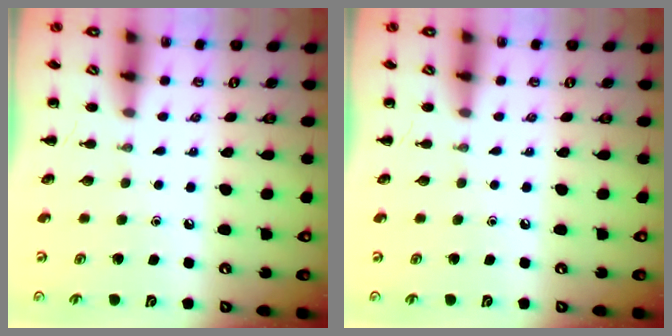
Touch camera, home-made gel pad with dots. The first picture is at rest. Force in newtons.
{"total": 0.0}